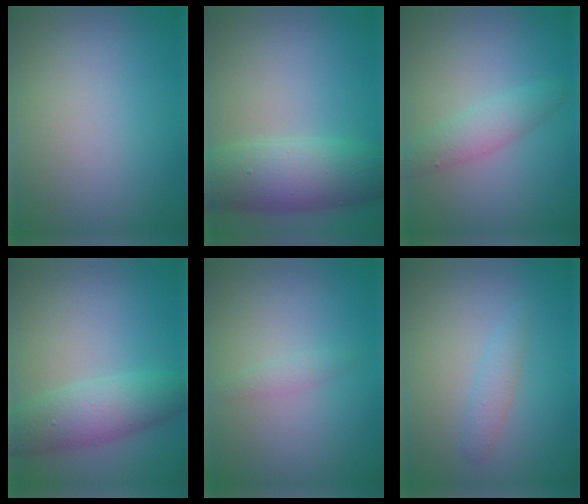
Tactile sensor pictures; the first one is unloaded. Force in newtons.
{"total": 7.2, "press": 7.2, "slide": 0.2}
{"total": 2.4, "press": 2.4, "slide": 0.1}
{"total": 4.7, "press": 4.7, "slide": 0.2}
{"total": 1.0, "press": 1.0, "slide": 0.1}
{"total": 1.5, "press": 1.5, "slide": 0.0}